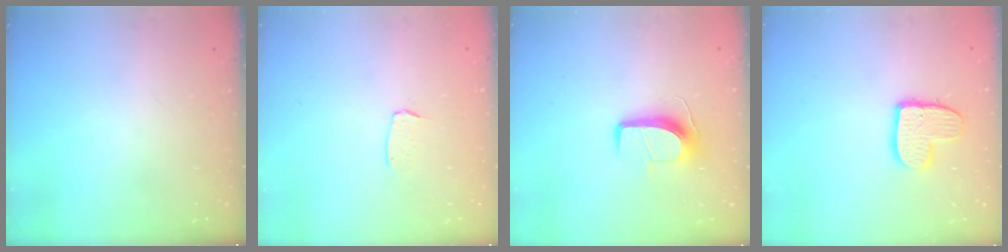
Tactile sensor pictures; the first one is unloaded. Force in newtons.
{"total": 3.0, "press": 3.0, "slide": 0.2}
{"total": 9.9, "press": 9.9, "slide": 0.2}
{"total": 10.9, "press": 10.8, "slide": 0.7}